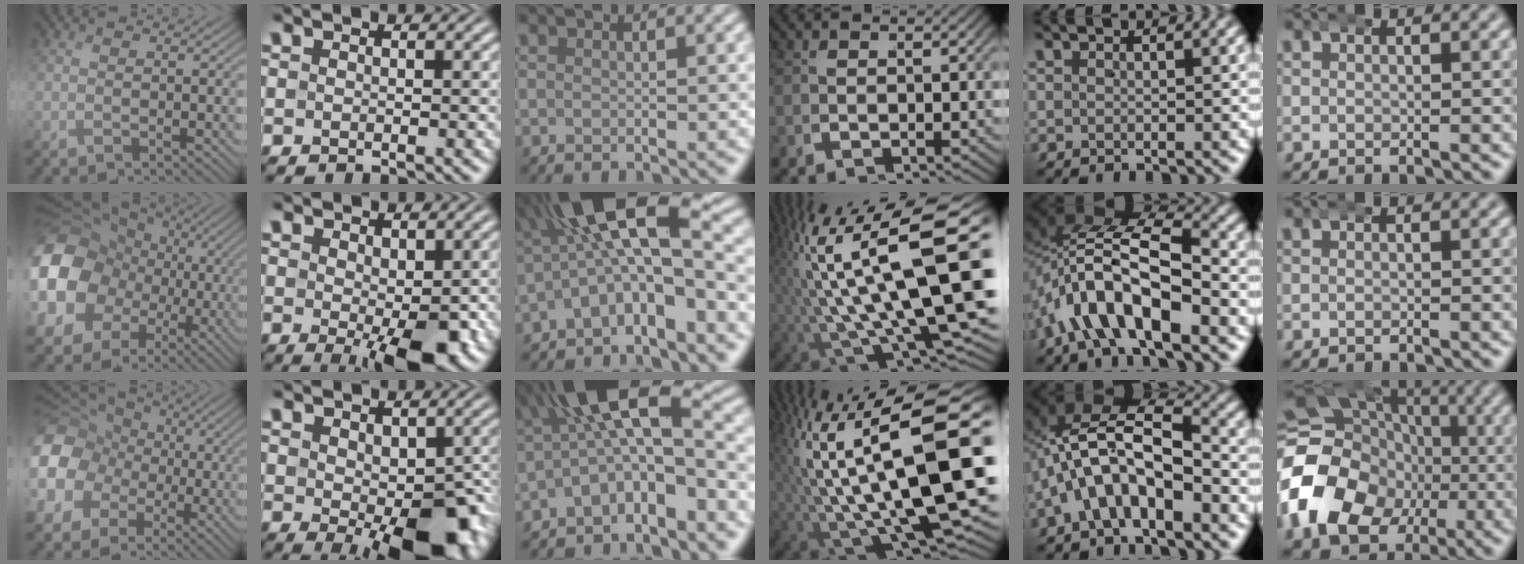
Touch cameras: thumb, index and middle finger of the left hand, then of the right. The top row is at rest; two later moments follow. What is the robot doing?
{"motion": "wrap", "object": "arm wrap"}